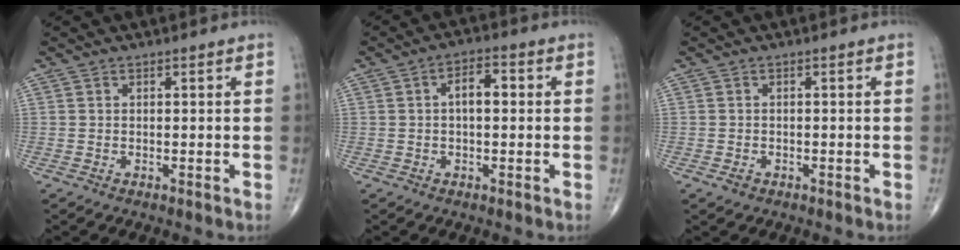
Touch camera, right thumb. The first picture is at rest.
{"total": 4.8, "force": [0.5, 2.4, 4.2], "torque": [-0.064, 0.014, 0.002]}
{"total": 1.2, "force": [-0.7, 0.8, 0.5], "torque": [-0.008, 0.002, -0.010]}